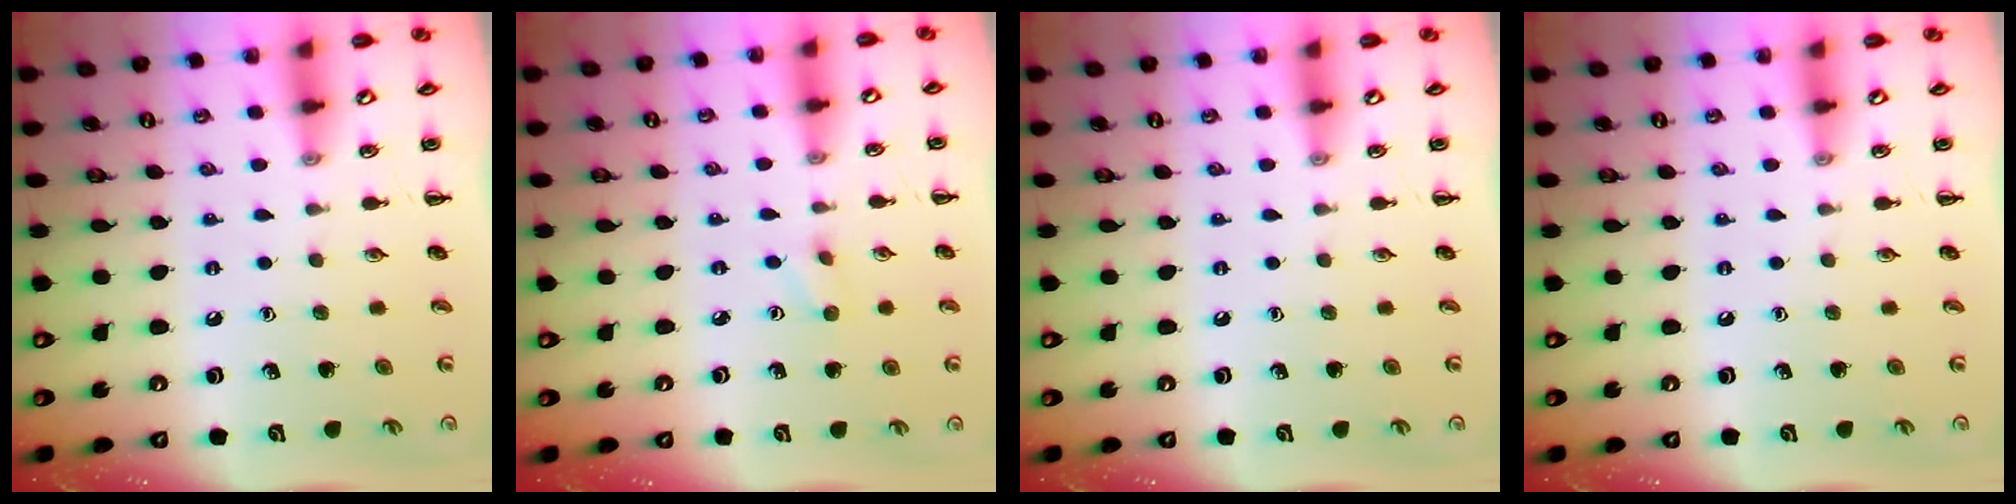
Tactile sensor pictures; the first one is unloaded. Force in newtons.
{"total": 2.8, "press": 2.7, "slide": 0.9}
{"total": 0.0}
{"total": 0.0}